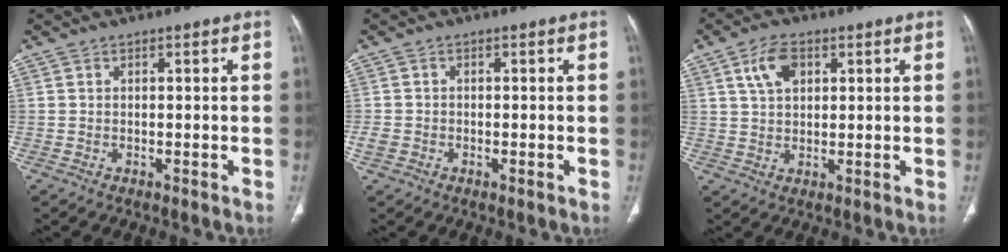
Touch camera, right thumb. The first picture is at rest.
{"total": 2.3, "force": [-0.7, 1.6, 1.4], "torque": [-0.029, 0.004, -0.013]}
{"total": 6.1, "force": [2.5, 3.7, 4.1], "torque": [-0.071, -0.002, 0.048]}